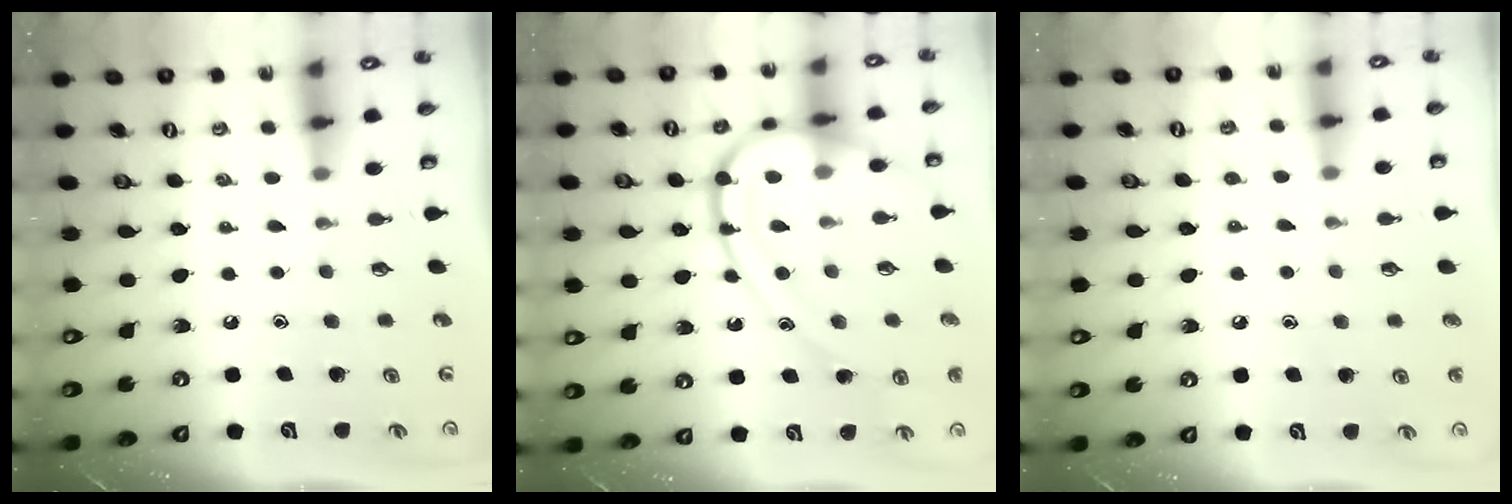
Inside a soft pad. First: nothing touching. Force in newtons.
{"total": 18.6, "press": 18.5, "slide": 1.0}
{"total": 5.8, "press": 5.7, "slide": 0.8}